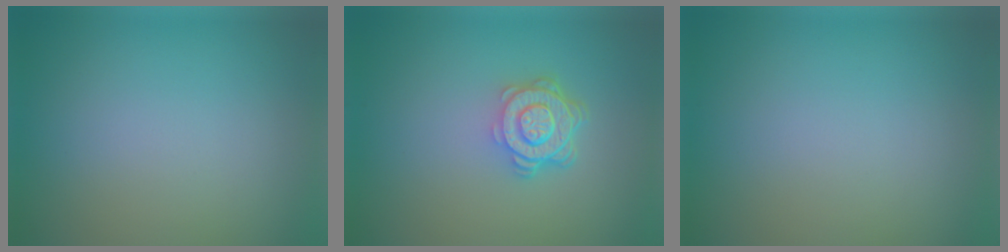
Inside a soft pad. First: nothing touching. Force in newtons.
{"total": 4.5, "press": 3.3, "slide": 3.0}
{"total": 0.0}